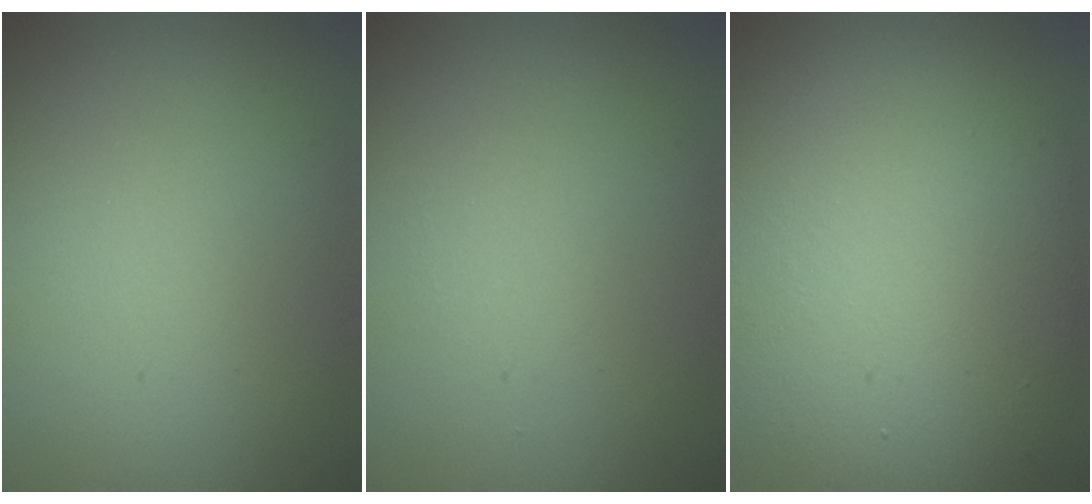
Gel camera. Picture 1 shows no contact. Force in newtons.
{"total": 0.7, "press": 0.7, "slide": 0.1}
{"total": 13.0, "press": 13.0, "slide": 0.6}